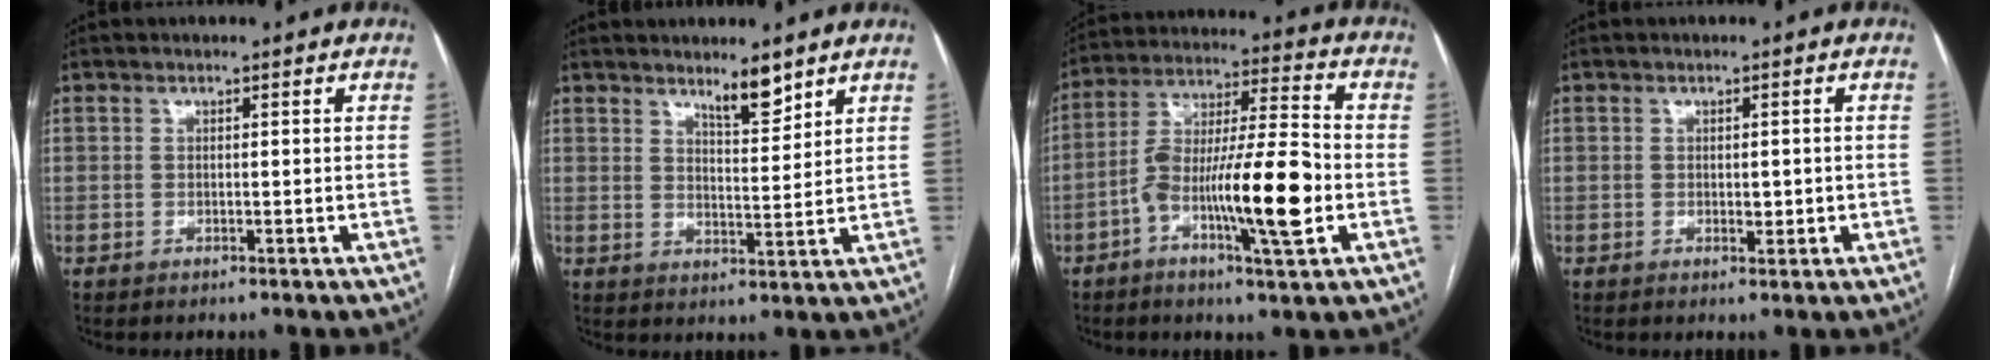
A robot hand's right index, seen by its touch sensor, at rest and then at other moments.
{"total": 4.8, "force": [3.9, 0.8, 2.6], "torque": [-0.046, -0.009, 0.064]}
{"total": 15.4, "force": [-4.7, 1.8, 14.6], "torque": [-0.261, 0.007, -0.081]}
{"total": 1.7, "force": [-0.2, 0.9, 1.5], "torque": [-0.020, -0.001, 0.003]}